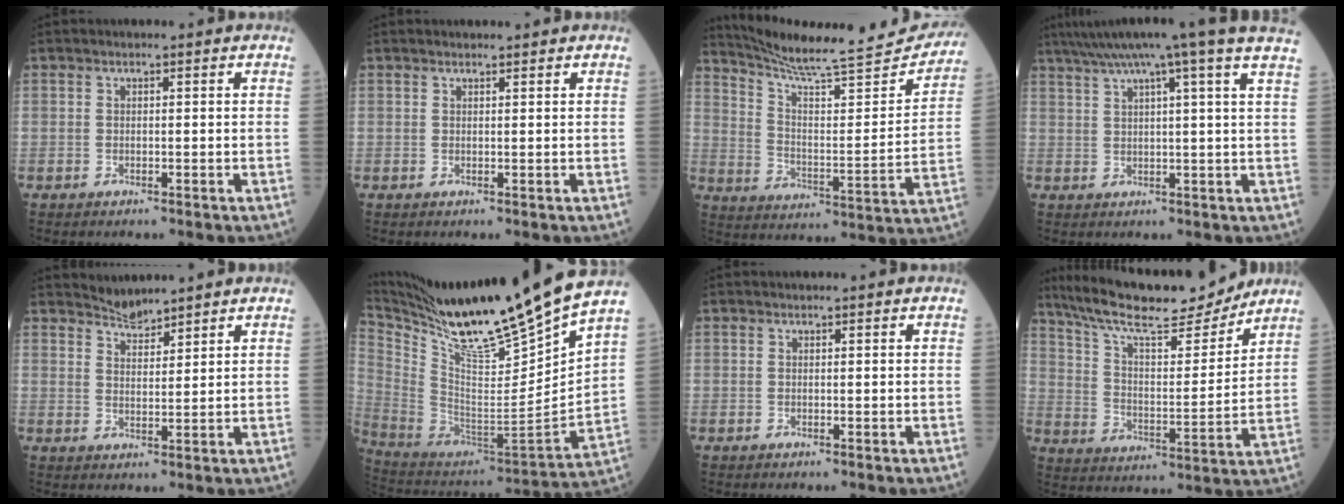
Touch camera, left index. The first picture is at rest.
{"total": 1.3, "force": [1.3, 0.1, 0.3], "torque": [-0.007, 0.010, 0.021]}
{"total": 24.2, "force": [22.6, 1.4, 8.6], "torque": [-0.136, -0.065, 0.308]}
{"total": 15.7, "force": [12.3, -2.2, 9.5], "torque": [-0.156, 0.013, 0.156]}
{"total": 3.2, "force": [3.2, 0.1, 0.0], "torque": [-0.006, 0.005, 0.061]}
{"total": 27.8, "force": [22.6, -0.8, 16.1], "torque": [-0.283, -0.059, 0.380]}
{"total": 0.0}
{"total": 18.0, "force": [15.9, 2.7, 8.1], "torque": [-0.148, 0.006, 0.259]}